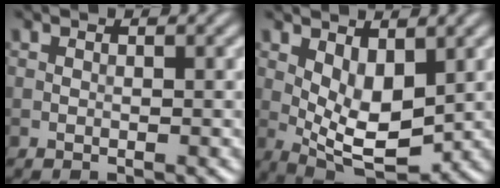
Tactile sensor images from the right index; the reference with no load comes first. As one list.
[{"total": 5.7, "force": [1.1, 2.8, 4.8], "torque": [-0.085, -0.009, 0.023]}]